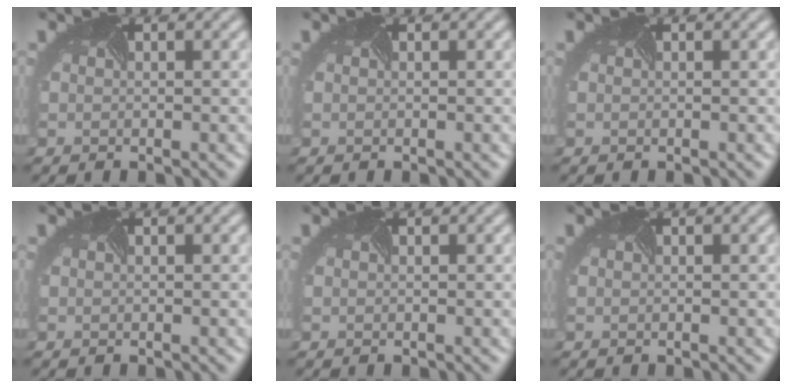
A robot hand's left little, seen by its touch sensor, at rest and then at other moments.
{"total": 0.0}
{"total": 0.0}
{"total": 0.0}
{"total": 0.0}
{"total": 0.0}